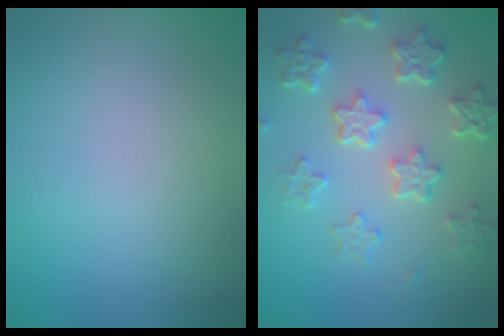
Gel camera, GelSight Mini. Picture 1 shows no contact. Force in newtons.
{"total": 6.2, "press": 4.6, "slide": 4.1}